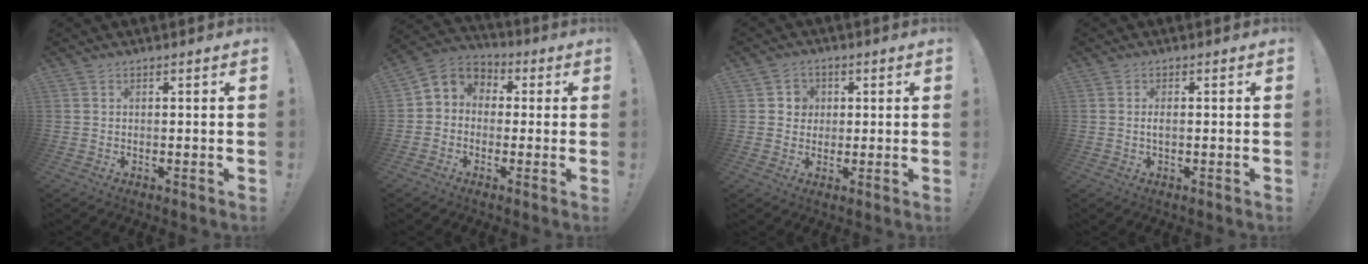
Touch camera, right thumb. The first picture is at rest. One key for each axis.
{"total": 5.6, "fx": -0.8, "fy": 5.2, "fz": 1.9, "tx": -0.030, "ty": 0.012, "tz": -0.007}
{"total": 4.5, "fx": 0.9, "fy": 4.4, "fz": 0.9, "tx": -0.014, "ty": -0.002, "tz": 0.016}
{"total": 1.4, "fx": -0.2, "fy": 0.4, "fz": 1.3, "tx": -0.016, "ty": -0.003, "tz": -0.006}